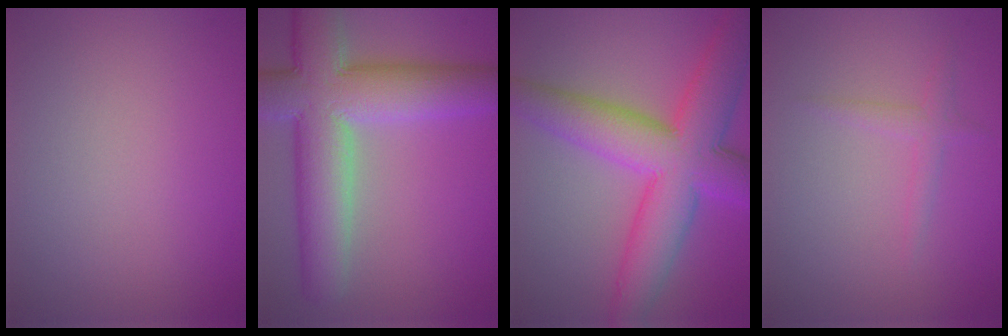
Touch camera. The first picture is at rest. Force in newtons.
{"total": 10.9, "press": 10.9, "slide": 0.7}
{"total": 9.7, "press": 9.7, "slide": 0.2}
{"total": 1.3, "press": 1.3, "slide": 0.1}